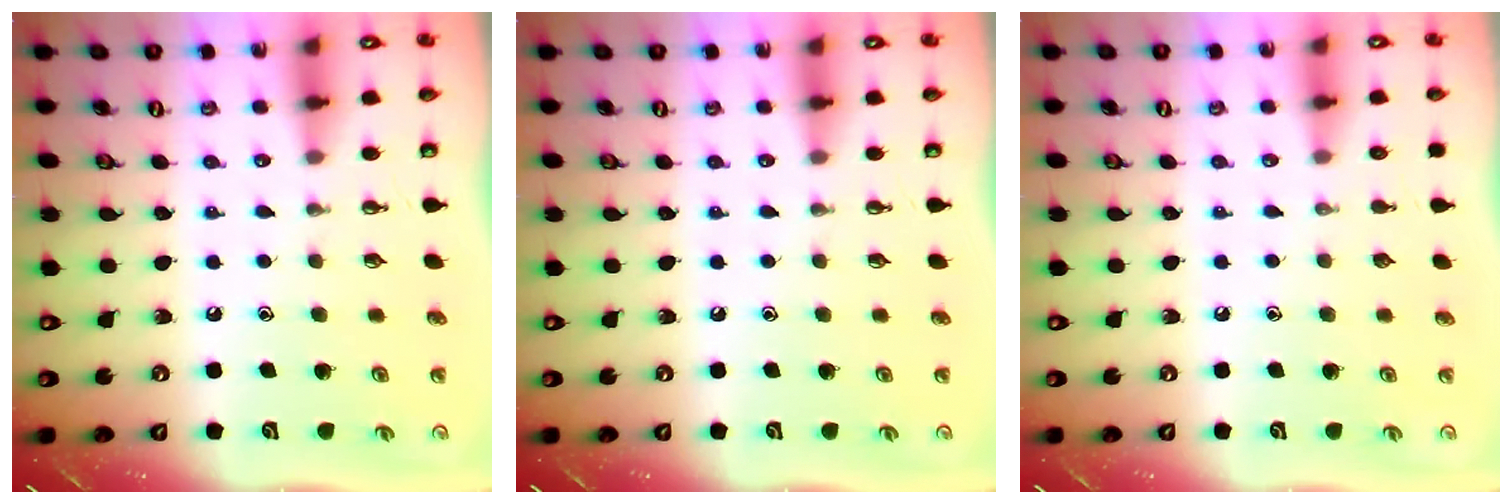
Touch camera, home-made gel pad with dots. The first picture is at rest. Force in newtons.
{"total": 0.0}
{"total": 0.0}